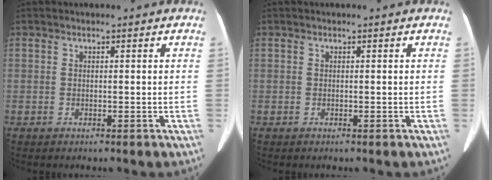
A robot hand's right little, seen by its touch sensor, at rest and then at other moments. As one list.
[{"total": 0.0}]